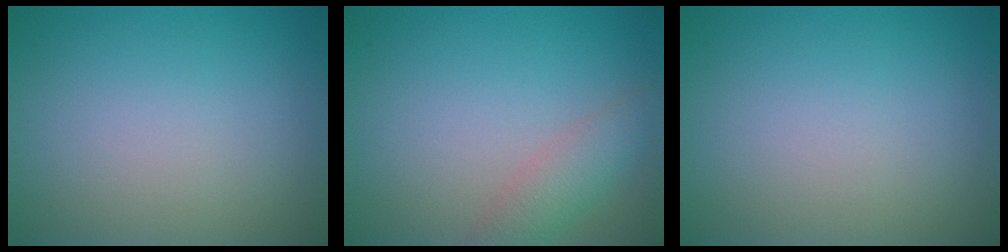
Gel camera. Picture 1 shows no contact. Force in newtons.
{"total": 2.5, "press": 2.5, "slide": 0.1}
{"total": 0.0}